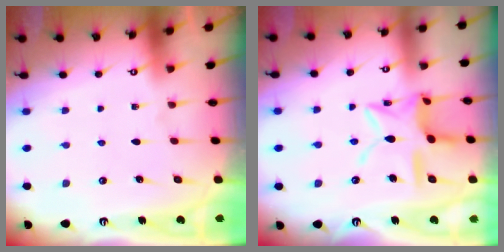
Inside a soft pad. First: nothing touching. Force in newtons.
{"total": 12.8, "press": 12.7, "slide": 1.1}